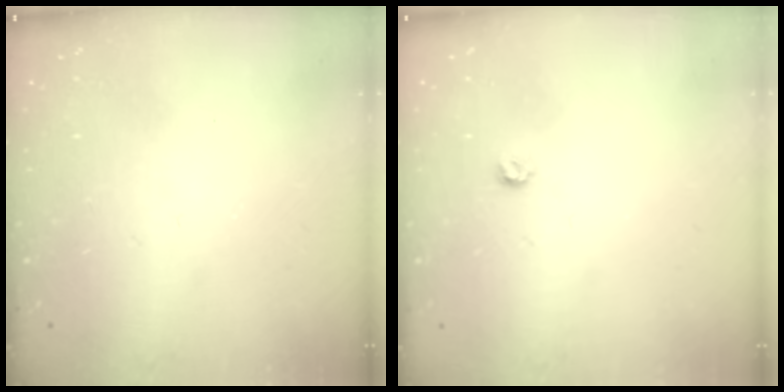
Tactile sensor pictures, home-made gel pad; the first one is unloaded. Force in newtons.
{"total": 3.5, "press": 3.5, "slide": 0.5}